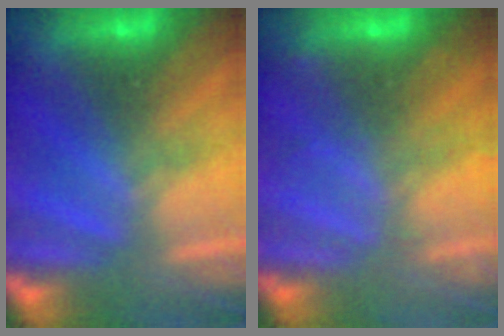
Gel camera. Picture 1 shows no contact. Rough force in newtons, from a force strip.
{"total": 2.3}